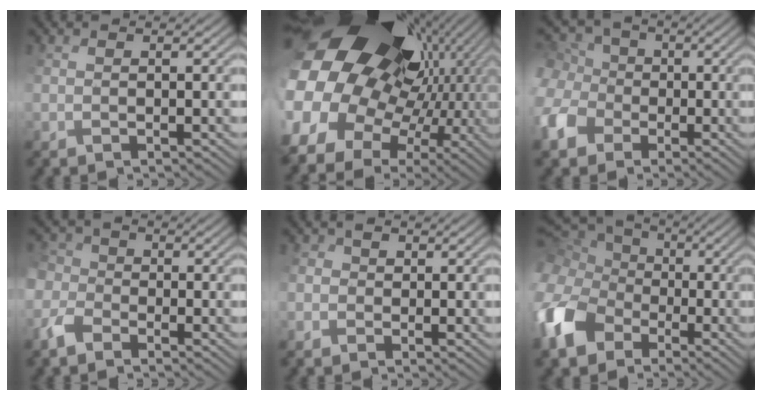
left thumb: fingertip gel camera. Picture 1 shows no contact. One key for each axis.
{"total": 22.7, "fx": 3.7, "fy": 18.2, "fz": 13.1, "tx": -0.268, "ty": -0.010, "tz": 0.037}
{"total": 8.3, "fx": -0.8, "fy": 7.2, "fz": 4.0, "tx": -0.128, "ty": 0.005, "tz": -0.021}
{"total": 3.5, "fx": -1.8, "fy": 2.4, "fz": 1.7, "tx": -0.051, "ty": 0.007, "tz": -0.046}
{"total": 2.1, "fx": -0.6, "fy": 2.0, "fz": 0.6, "tx": -0.015, "ty": 0.005, "tz": -0.009}
{"total": 13.3, "fx": -2.6, "fy": 10.6, "fz": 7.7, "tx": -0.246, "ty": -0.029, "tz": -0.032}